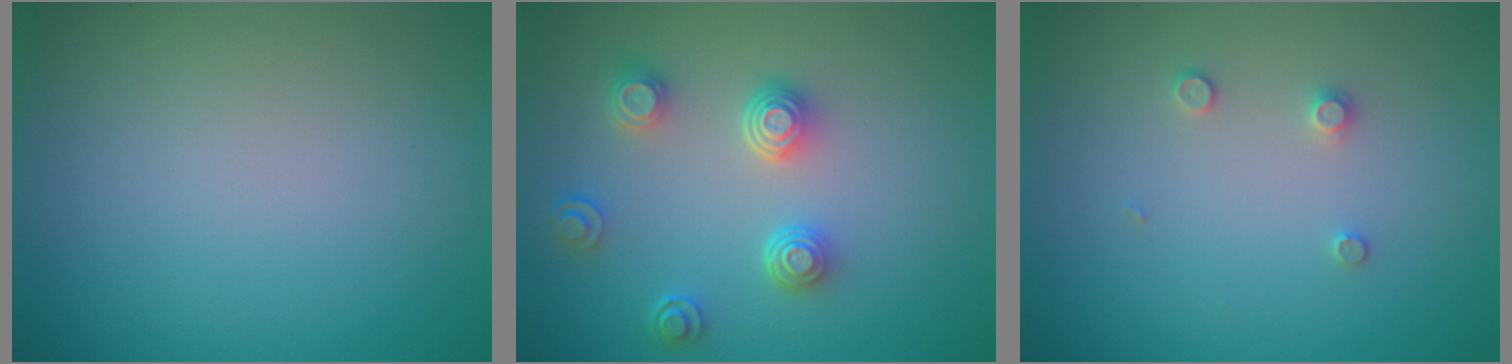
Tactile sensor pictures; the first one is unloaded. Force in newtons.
{"total": 4.0, "press": 3.2, "slide": 2.5}
{"total": 1.0, "press": 1.0, "slide": 0.2}